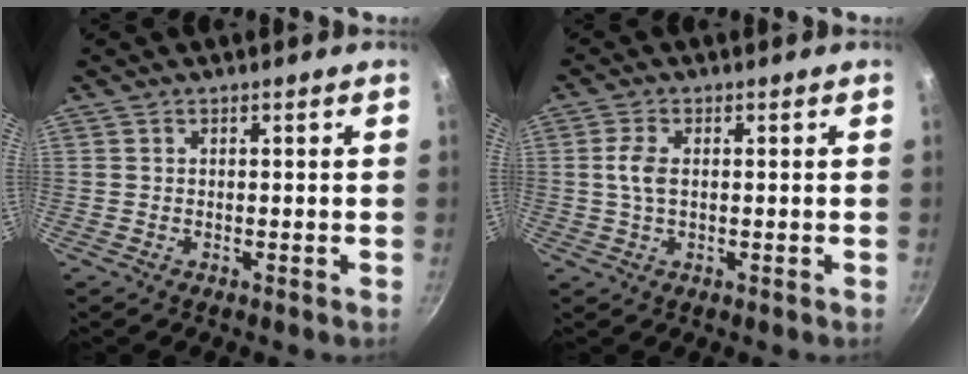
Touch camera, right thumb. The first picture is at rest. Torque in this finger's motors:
{"motor_torque": [-0.33, 0.22, 0.56, 0.15, 0.18]}